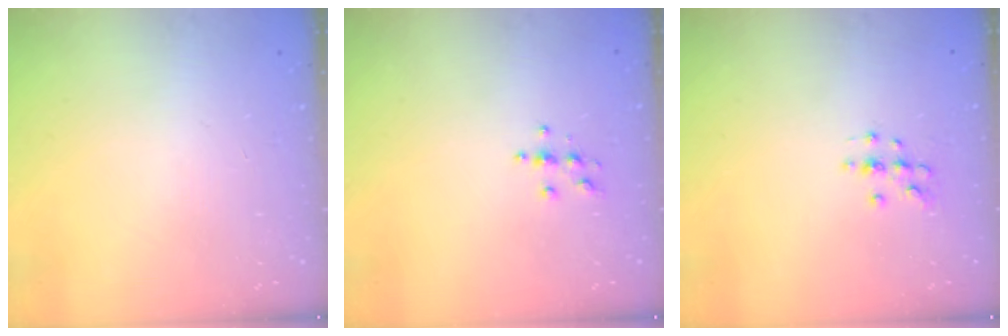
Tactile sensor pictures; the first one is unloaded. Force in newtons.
{"total": 3.9, "press": 3.8, "slide": 0.4}
{"total": 5.4, "press": 5.2, "slide": 1.6}